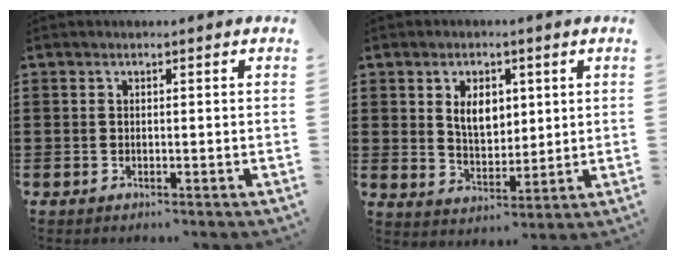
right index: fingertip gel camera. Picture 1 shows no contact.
{"total": 5.5, "force": [1.7, 3.6, 3.8], "torque": [-0.071, 0.007, 0.025]}